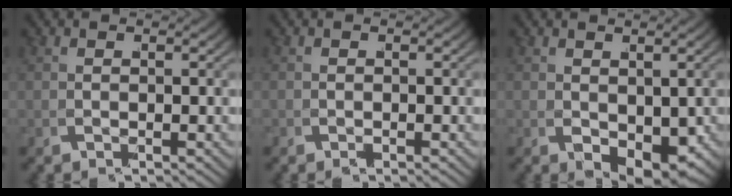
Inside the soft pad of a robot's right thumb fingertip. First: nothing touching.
{"total": 0.8, "force": [-0.3, 0.7, 0.1], "torque": [-0.012, -0.006, -0.003]}
{"total": 2.6, "force": [-0.2, 1.4, 2.2], "torque": [-0.044, -0.017, 0.007]}